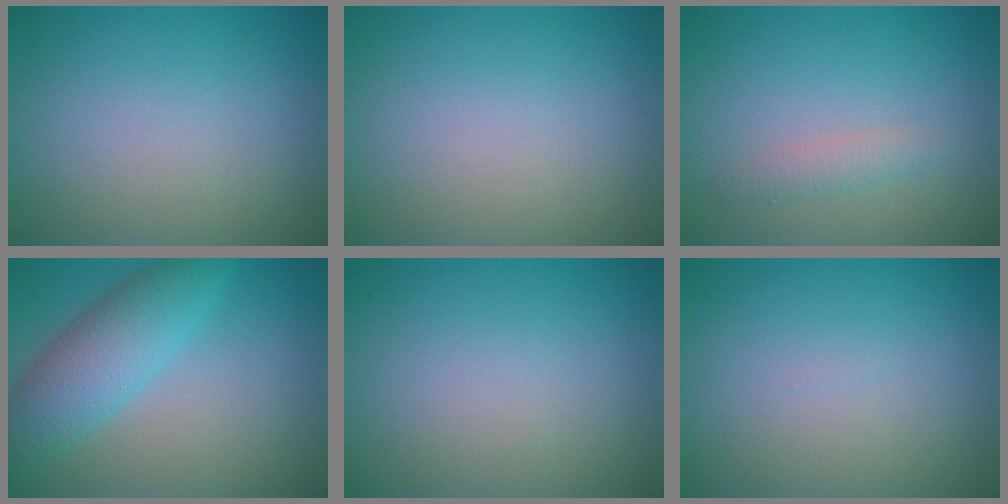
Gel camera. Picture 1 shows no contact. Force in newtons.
{"total": 0.0}
{"total": 1.4, "press": 1.4, "slide": 0.1}
{"total": 5.8, "press": 5.8, "slide": 0.1}
{"total": 0.0}
{"total": 0.0}